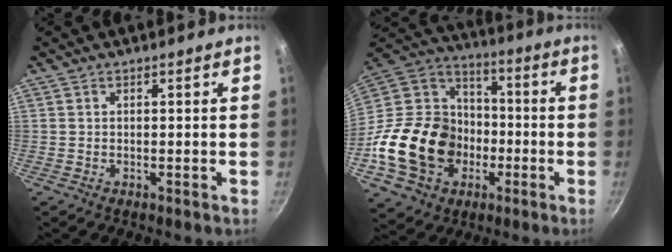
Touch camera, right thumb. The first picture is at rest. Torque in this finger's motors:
{"motor_torque": [2.46, 2.54, 1.44, -1.33, 0.16]}